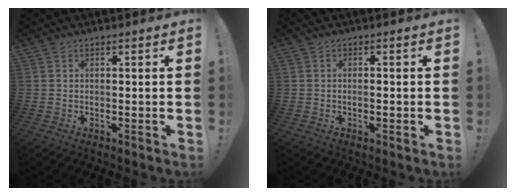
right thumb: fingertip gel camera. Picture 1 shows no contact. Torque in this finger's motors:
{"motor_torque": [-0.15, -0.10, 0.13, 0.13, -0.01]}